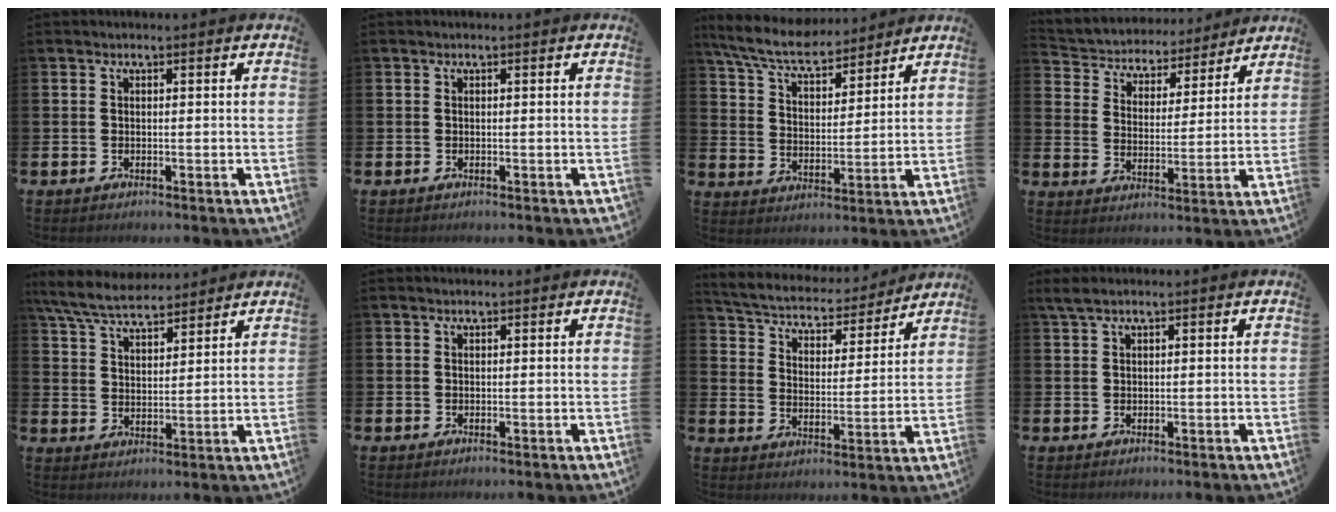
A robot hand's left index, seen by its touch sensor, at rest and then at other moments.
{"total": 0.0}
{"total": 7.7, "force": [7.1, 1.7, 2.6], "torque": [-0.085, -0.035, 0.127]}
{"total": 5.1, "force": [4.7, 1.9, -0.2], "torque": [-0.031, -0.043, 0.077]}
{"total": 7.1, "force": [6.6, 1.5, 2.1], "torque": [-0.070, -0.022, 0.122]}
{"total": 0.0}
{"total": 5.2, "force": [4.9, 1.6, 0.8], "torque": [-0.047, -0.043, 0.080]}
{"total": 1.7, "force": [1.2, 0.3, 1.1], "torque": [-0.027, 0.005, 0.022]}